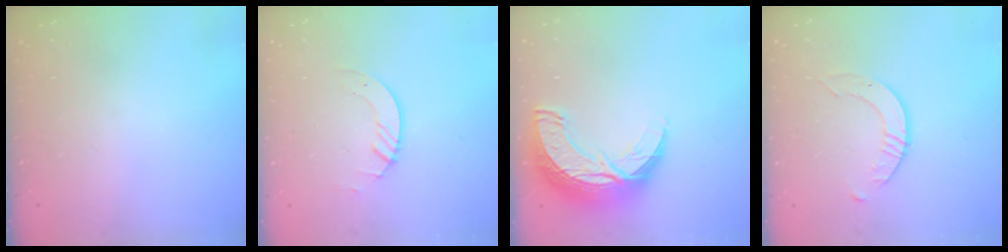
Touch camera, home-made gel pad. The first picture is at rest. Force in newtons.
{"total": 3.7, "press": 3.7, "slide": 0.4}
{"total": 15.0, "press": 14.9, "slide": 1.0}
{"total": 3.7, "press": 3.7, "slide": 0.4}